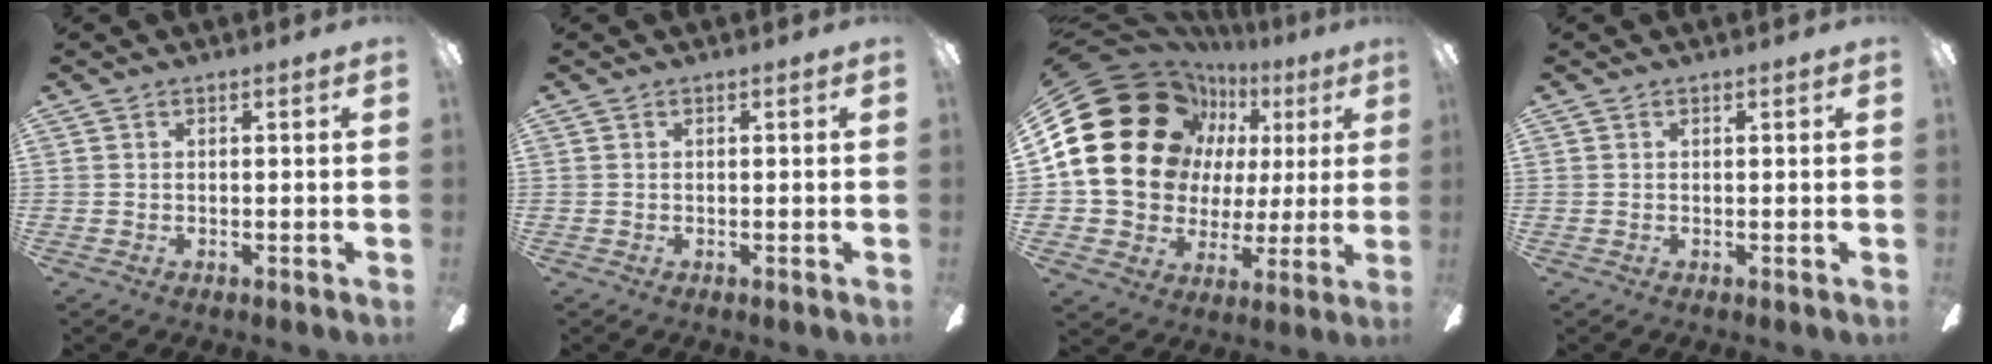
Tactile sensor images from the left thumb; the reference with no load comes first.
{"total": 0.5, "force": [0.1, 0.5, 0.2], "torque": [-0.003, 0.004, 0.000]}
{"total": 25.5, "force": [7.4, 20.5, 13.3], "torque": [-0.262, -0.029, 0.170]}
{"total": 0.6, "force": [0.1, 0.5, 0.3], "torque": [-0.006, 0.003, 0.002]}